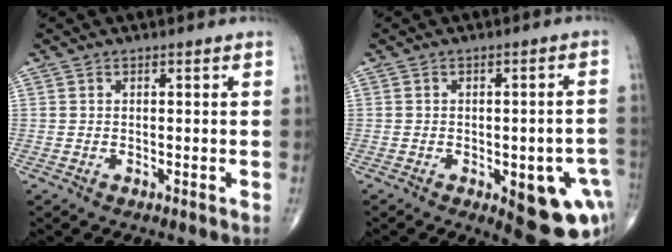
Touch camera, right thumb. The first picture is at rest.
{"total": 14.7, "force": [-4.9, 6.2, 12.5], "torque": [-0.105, 0.019, -0.040]}